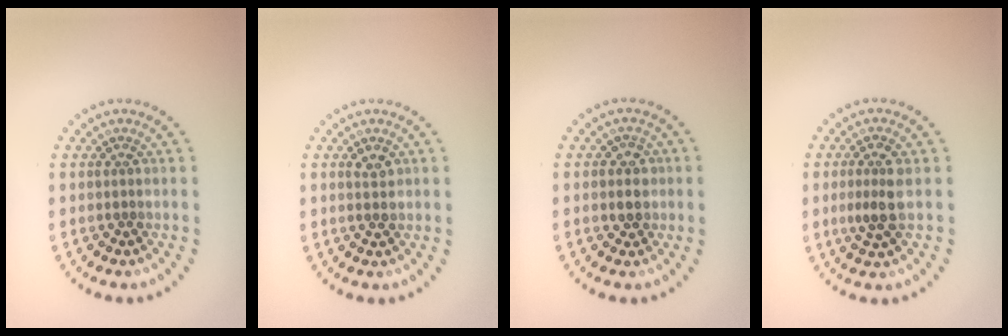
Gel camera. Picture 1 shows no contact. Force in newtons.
{"total": 1.5, "press": 1.5, "slide": 0.2}
{"total": 2.0, "press": 1.9, "slide": 0.8}
{"total": 2.6, "press": 2.4, "slide": 0.9}